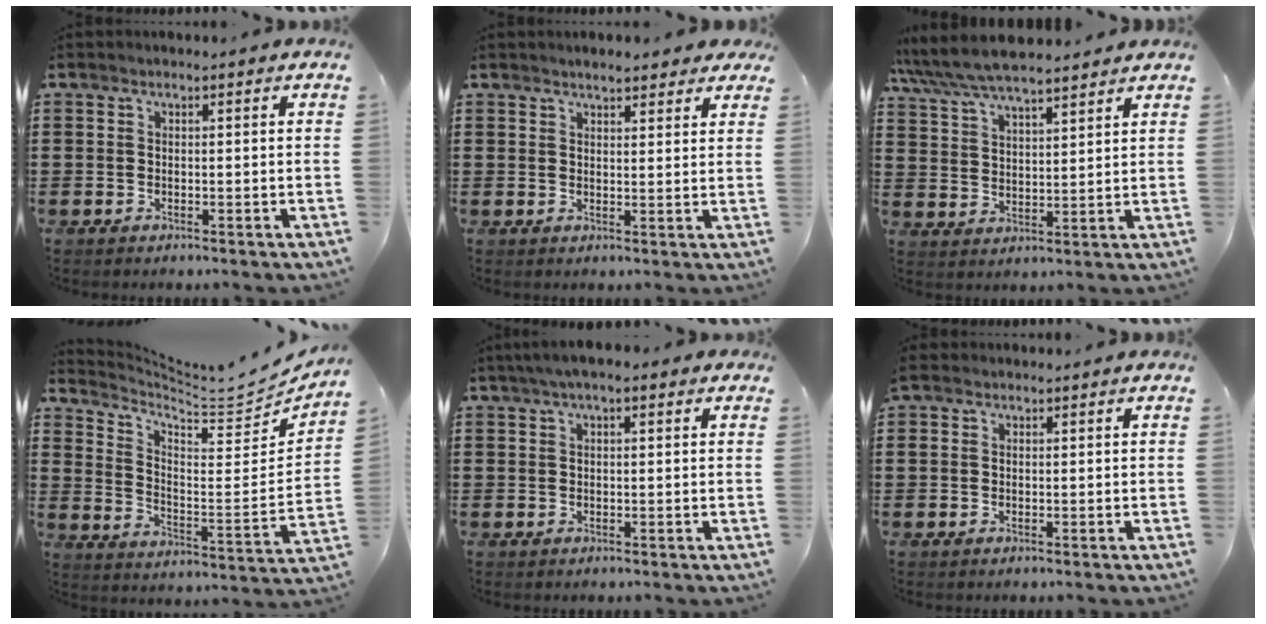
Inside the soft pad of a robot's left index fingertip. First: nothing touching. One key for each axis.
{"total": 3.0, "fx": 2.7, "fy": 0.7, "fz": 1.0, "tx": -0.026, "ty": 0.002, "tz": 0.050}
{"total": 6.8, "fx": 6.3, "fy": 1.0, "fz": 2.1, "tx": -0.065, "ty": -0.023, "tz": 0.114}
{"total": 5.6, "fx": 5.2, "fy": 0.8, "fz": 2.0, "tx": -0.051, "ty": -0.050, "tz": 0.080}
{"total": 2.5, "fx": 1.2, "fy": 0.9, "fz": 2.0, "tx": -0.042, "ty": 0.008, "tz": 0.020}
{"total": 1.3, "fx": 0.9, "fy": 0.8, "fz": 0.5, "tx": -0.014, "ty": 0.006, "tz": 0.016}